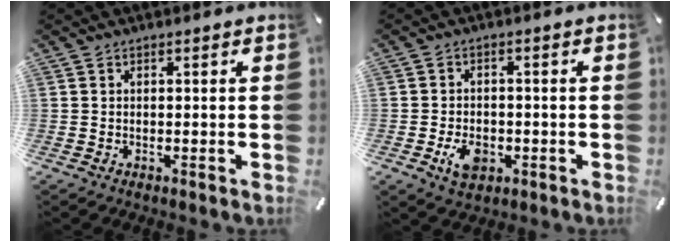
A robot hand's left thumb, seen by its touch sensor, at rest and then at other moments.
{"total": 5.9, "force": [-2.0, 4.2, 3.6], "torque": [-0.068, 0.003, -0.037]}